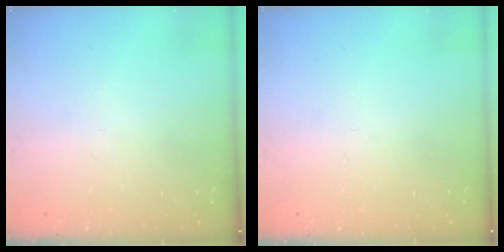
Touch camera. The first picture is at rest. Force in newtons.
{"total": 0.0}